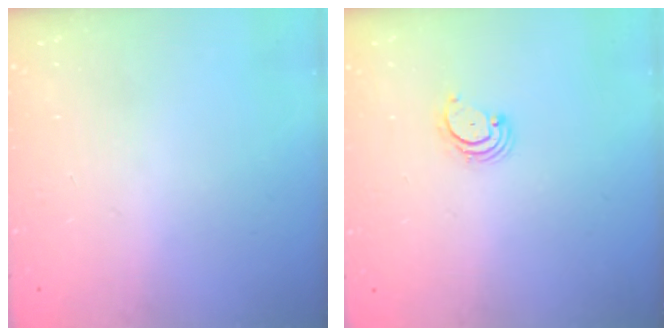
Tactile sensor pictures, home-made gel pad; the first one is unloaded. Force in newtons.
{"total": 2.7, "press": 2.7, "slide": 0.3}